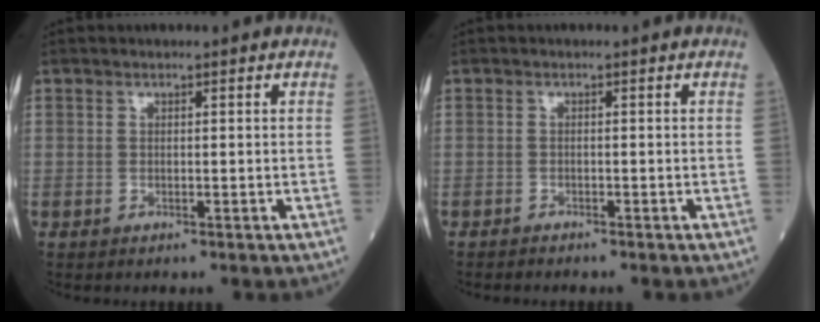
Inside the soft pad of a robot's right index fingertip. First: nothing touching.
{"total": 1.1, "force": [-1.1, 0.2, 0.3], "torque": [-0.007, -0.001, -0.016]}